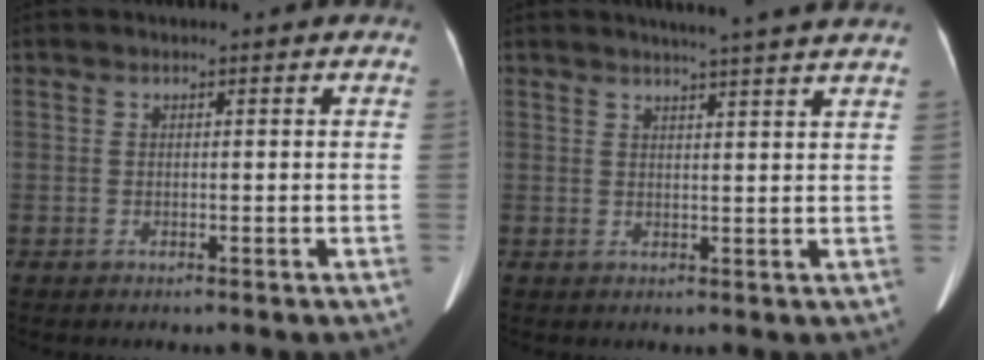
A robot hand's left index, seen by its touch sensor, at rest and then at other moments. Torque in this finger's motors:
{"motor_torque": [0.79, -1.35, 0.11, 0.04]}